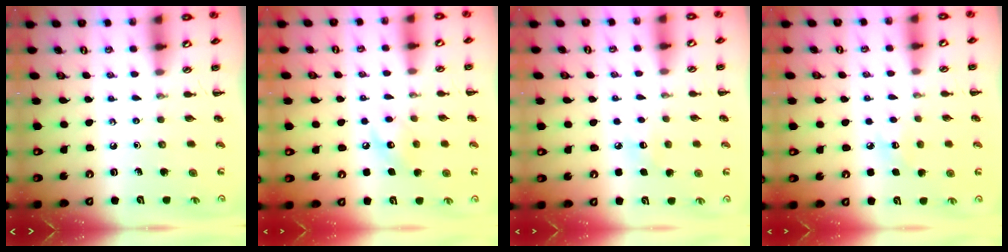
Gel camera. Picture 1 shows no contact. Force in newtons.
{"total": 8.0, "press": 8.0, "slide": 0.7}
{"total": 5.7, "press": 5.6, "slide": 1.2}
{"total": 6.4, "press": 6.1, "slide": 1.8}